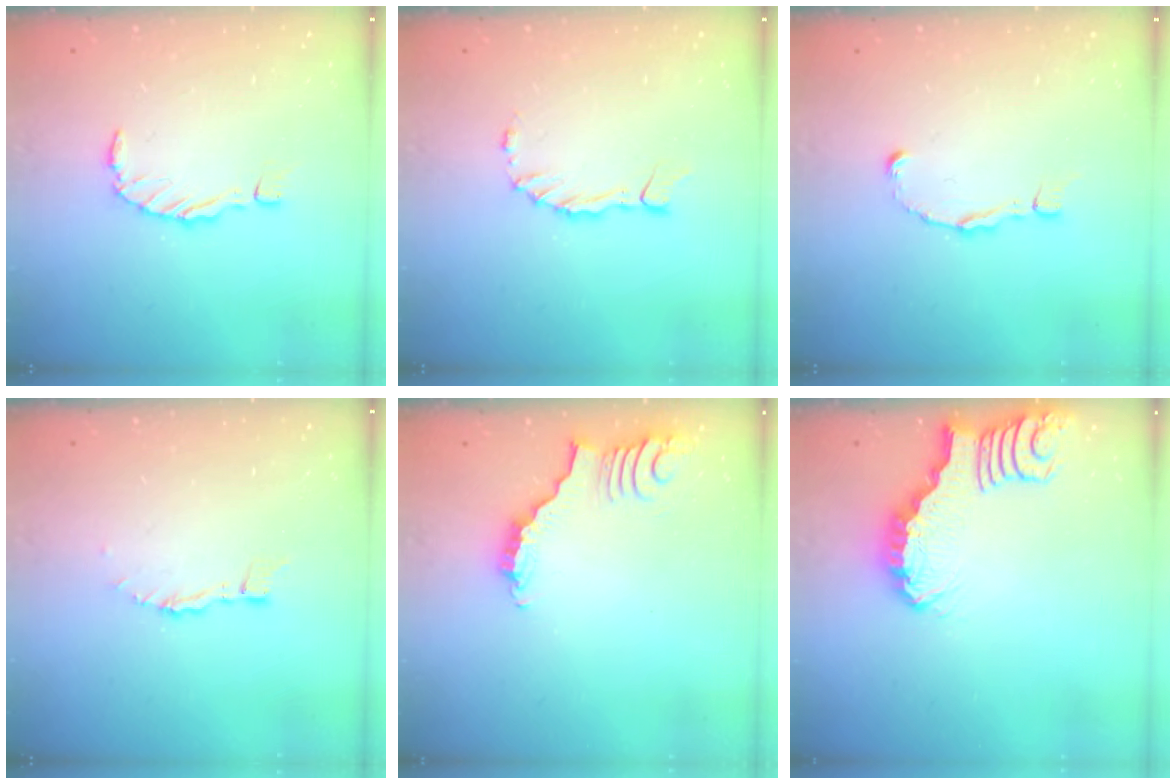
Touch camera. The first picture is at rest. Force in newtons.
{"total": 1.9, "press": 1.9, "slide": 0.0}
{"total": 2.4, "press": 2.3, "slide": 0.4}
{"total": 4.0, "press": 4.0, "slide": 0.2}
{"total": 3.0, "press": 2.9, "slide": 0.5}
{"total": 2.4, "press": 2.4, "slide": 0.2}